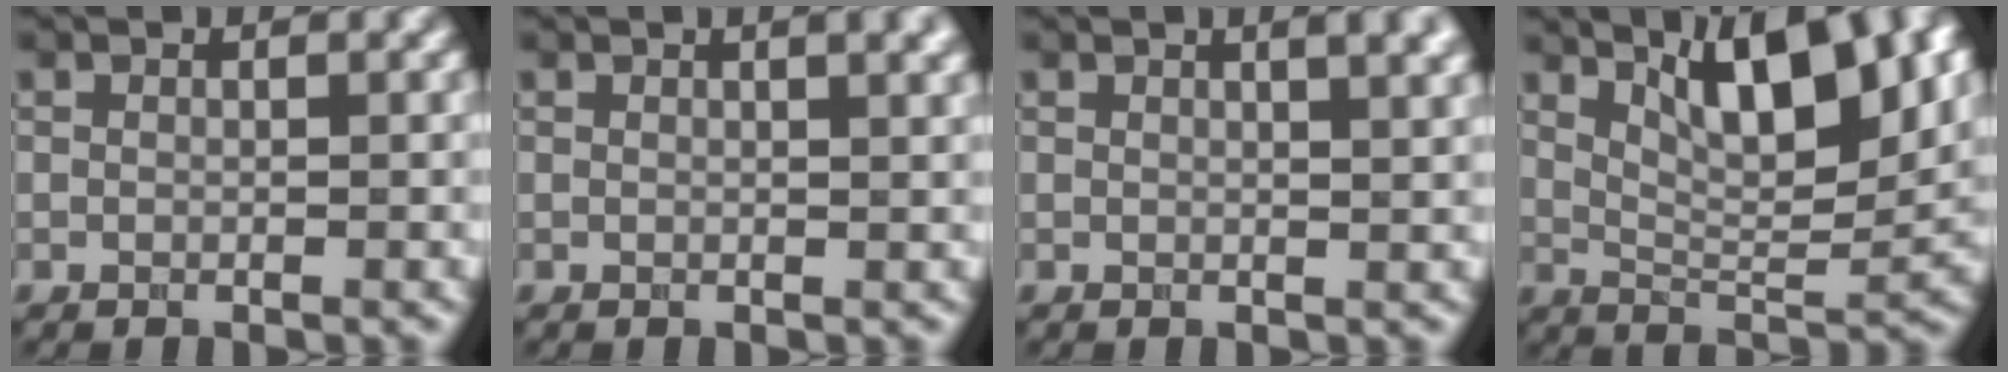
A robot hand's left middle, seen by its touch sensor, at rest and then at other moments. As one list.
[{"total": 3.4, "force": [1.6, 1.3, 2.7], "torque": [-0.015, 0.006, 0.013]}, {"total": 4.7, "force": [2.2, 1.9, 3.8], "torque": [-0.024, 0.020, 0.009]}, {"total": 9.3, "force": [4.6, 2.8, 7.6], "torque": [-0.109, 0.003, 0.080]}]